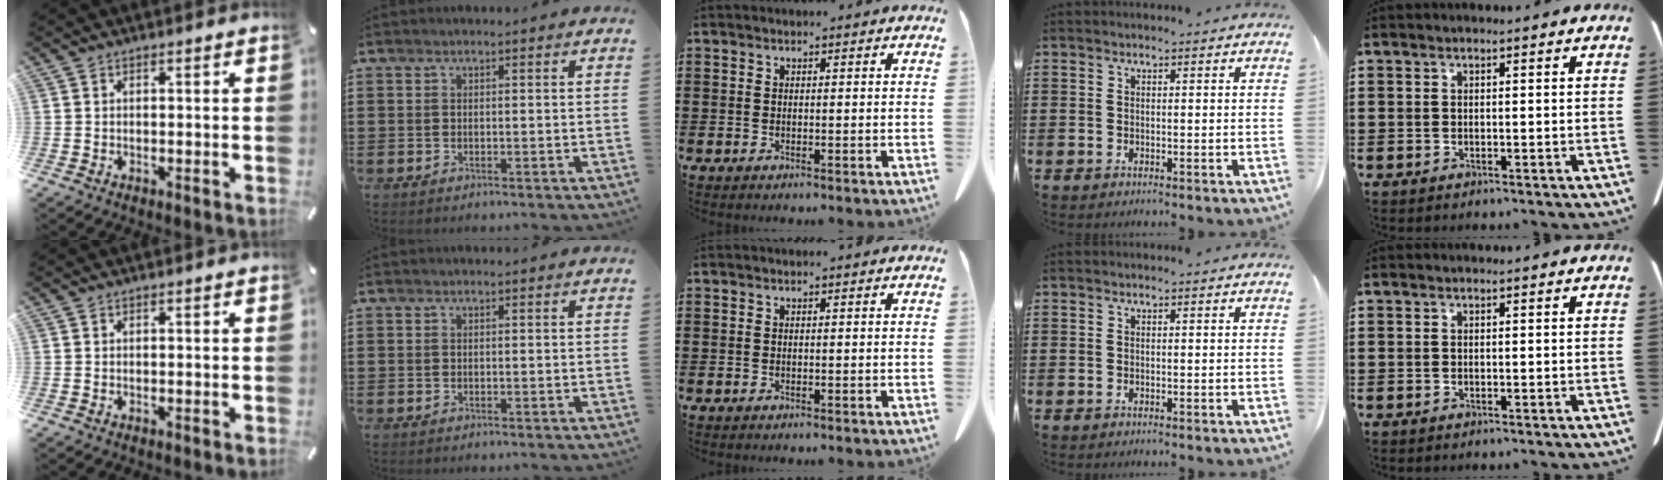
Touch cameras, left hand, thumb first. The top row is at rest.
{}